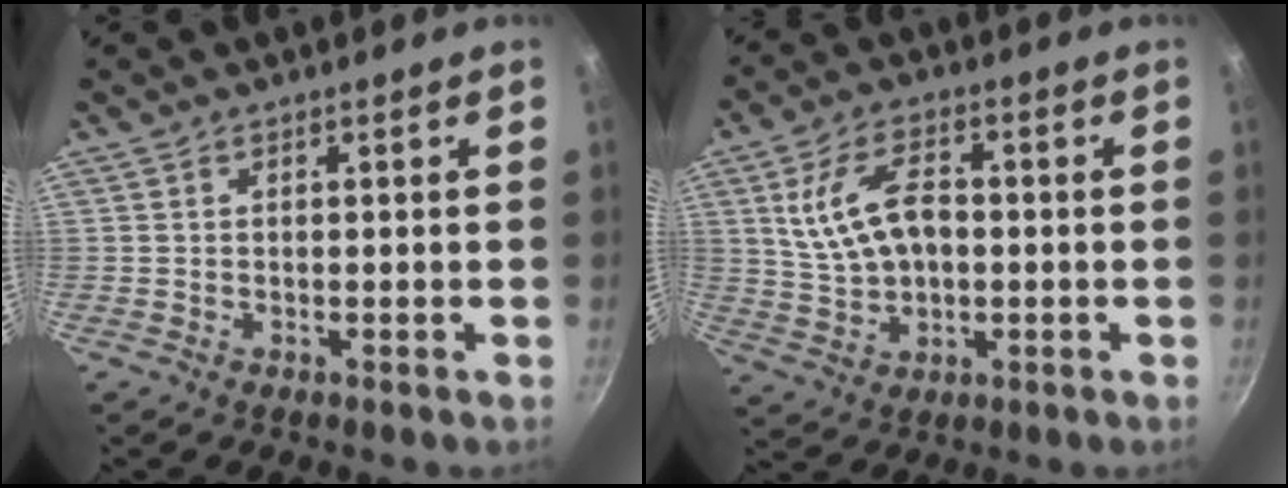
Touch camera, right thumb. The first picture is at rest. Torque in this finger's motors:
{"motor_torque": [-0.01, 0.03, 1.22, -0.01, 0.33]}